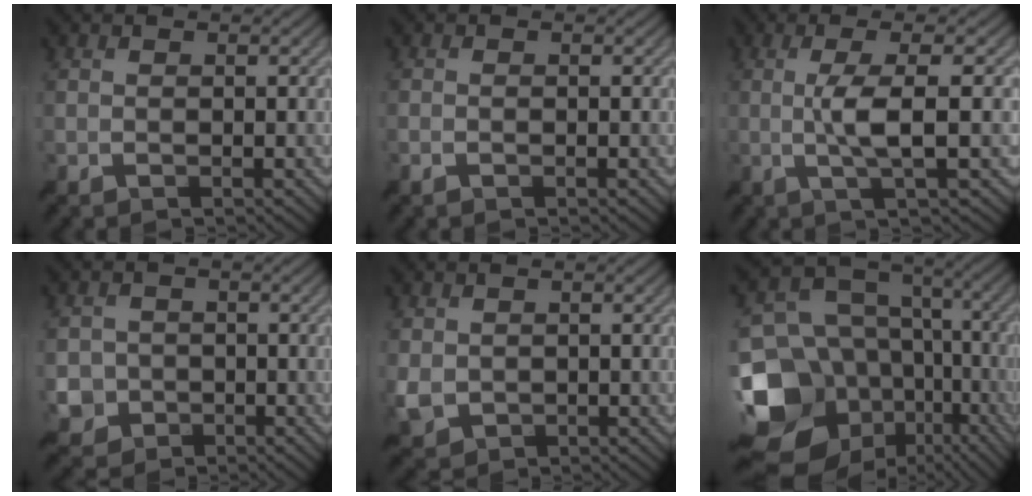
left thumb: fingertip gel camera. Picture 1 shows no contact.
{"total": 0.9, "force": [-0.5, 0.1, 0.8], "torque": [-0.018, 0.001, -0.011]}
{"total": 6.8, "force": [-0.1, 0.8, 6.7], "torque": [-0.131, 0.015, -0.008]}
{"total": 3.5, "force": [-0.9, 3.3, 0.7], "torque": [-0.015, -0.007, -0.027]}
{"total": 2.7, "force": [0.2, 2.2, 1.5], "torque": [-0.047, -0.005, 0.010]}
{"total": 19.6, "force": [-7.0, 15.6, 9.6], "torque": [-0.256, -0.023, -0.094]}